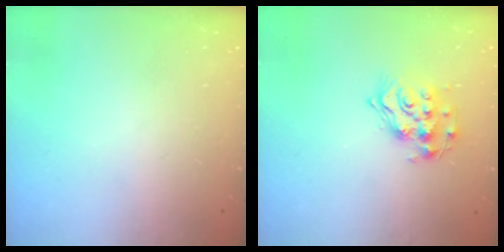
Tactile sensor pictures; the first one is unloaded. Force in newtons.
{"total": 12.6, "press": 12.6, "slide": 0.9}